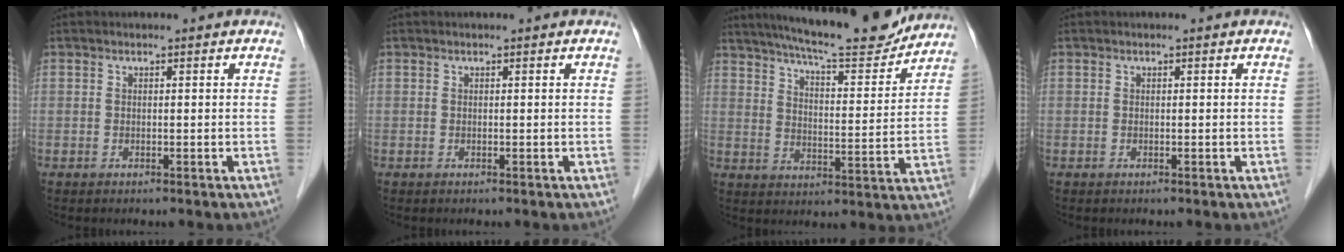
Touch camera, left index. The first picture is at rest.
{"total": 0.0}
{"total": 17.0, "force": [15.3, 1.8, 7.1], "torque": [-0.115, -0.008, 0.217]}
{"total": 0.0}